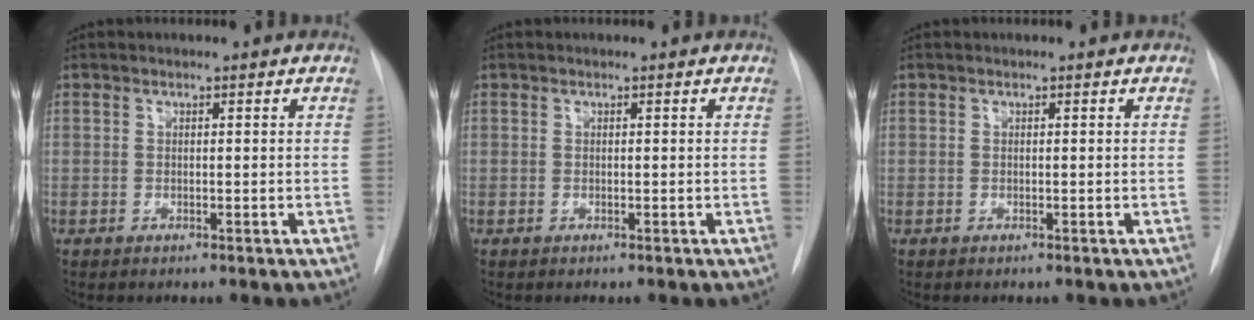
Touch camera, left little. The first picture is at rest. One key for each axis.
{"total": 0.0}
{"total": 0.0}